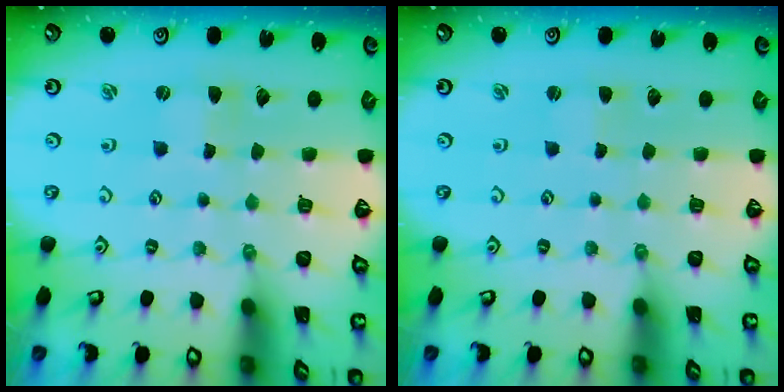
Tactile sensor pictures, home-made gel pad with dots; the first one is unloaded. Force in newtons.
{"total": 1.0, "press": 0.9, "slide": 0.1}